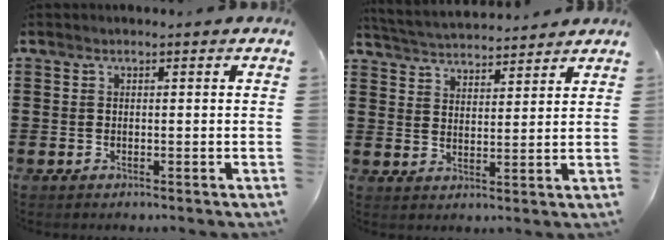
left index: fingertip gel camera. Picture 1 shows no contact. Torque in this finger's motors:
{"motor_torque": [0.19, 0.13, 0.53, 0.07]}